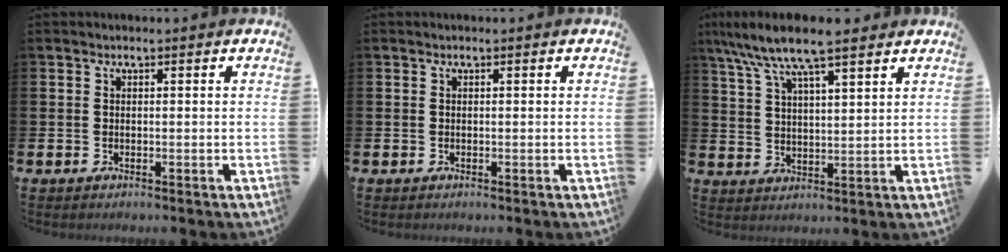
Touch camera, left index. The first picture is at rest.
{"total": 0.0}
{"total": 8.8, "force": [7.5, 1.5, 4.4], "torque": [-0.106, -0.022, 0.135]}